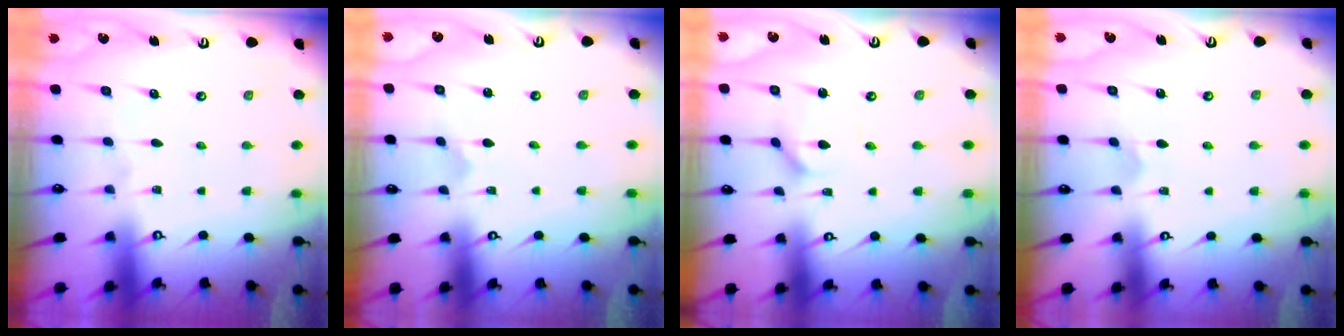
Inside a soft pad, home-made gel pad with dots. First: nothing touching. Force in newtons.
{"total": 0.0}
{"total": 2.8, "press": 2.8, "slide": 0.3}
{"total": 1.9, "press": 1.9, "slide": 0.1}